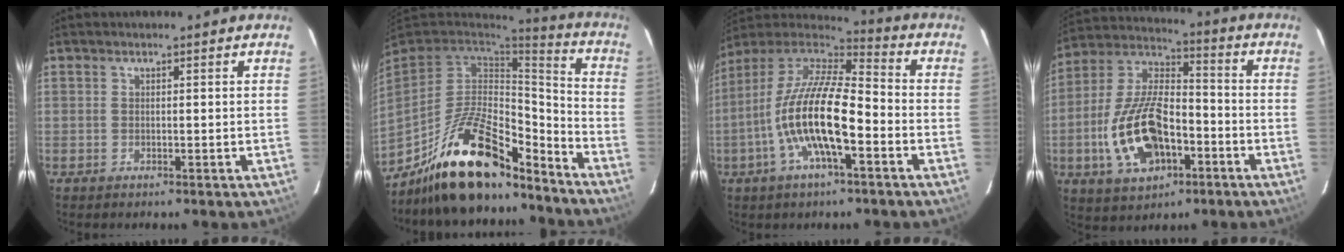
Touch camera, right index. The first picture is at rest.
{"total": 21.7, "force": [-16.0, 7.5, 12.6], "torque": [-0.245, 0.002, -0.261]}
{"total": 16.7, "force": [-5.3, 4.8, 15.1], "torque": [-0.291, -0.007, -0.107]}
{"total": 18.6, "force": [-6.1, 9.9, 14.5], "torque": [-0.308, 0.009, -0.099]}